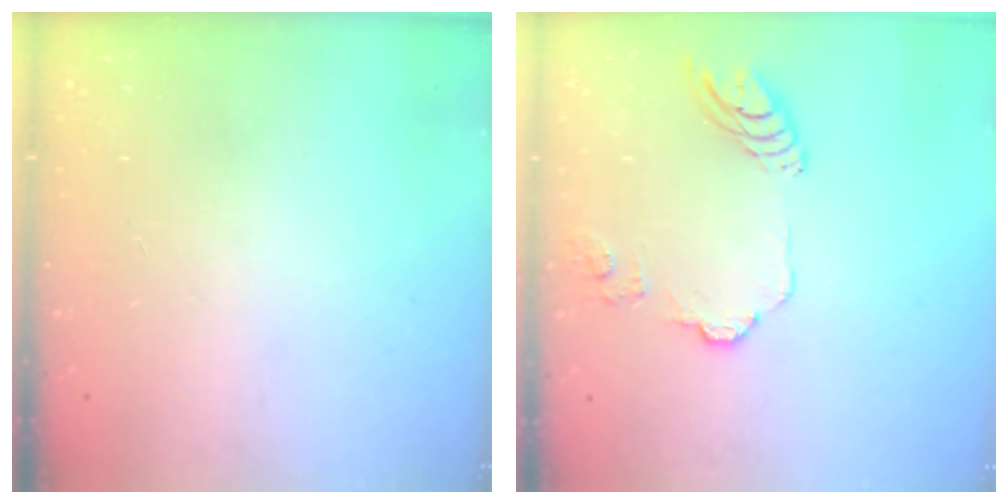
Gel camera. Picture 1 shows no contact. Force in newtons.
{"total": 11.4, "press": 11.3, "slide": 1.6}